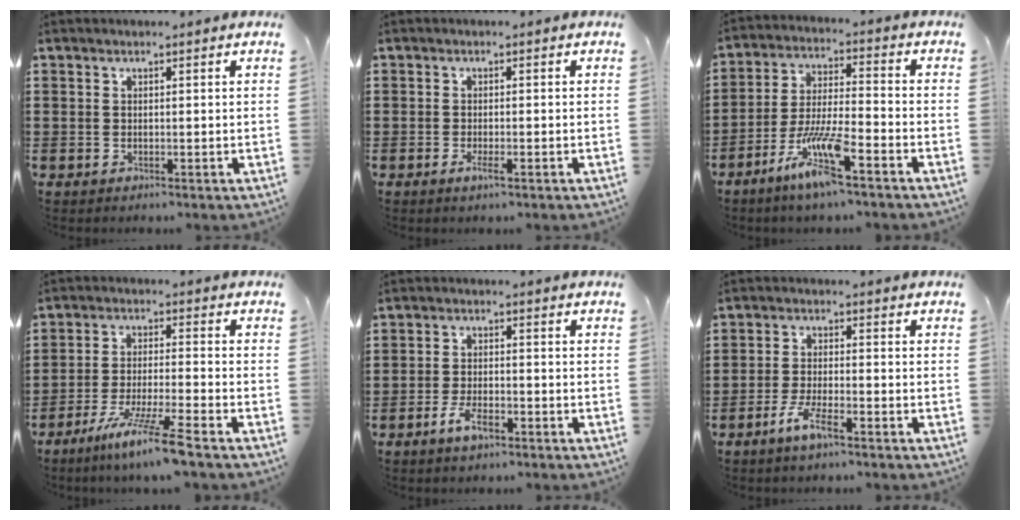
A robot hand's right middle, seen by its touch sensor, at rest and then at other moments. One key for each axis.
{"total": 1.3, "fx": -0.5, "fy": 0.2, "fz": 1.1, "tx": -0.020, "ty": -0.002, "tz": -0.009}
{"total": 9.3, "fx": -5.9, "fy": 1.3, "fz": 7.1, "tx": -0.153, "ty": -0.011, "tz": -0.114}
{"total": 8.3, "fx": -6.4, "fy": -0.6, "fz": 5.2, "tx": -0.100, "ty": -0.016, "tz": -0.122}
{"total": 4.2, "fx": -2.4, "fy": 1.4, "fz": 3.1, "tx": -0.071, "ty": -0.001, "tz": -0.051}
{"total": 4.5, "fx": -2.9, "fy": 0.7, "fz": 3.4, "tx": -0.074, "ty": -0.004, "tz": -0.056}